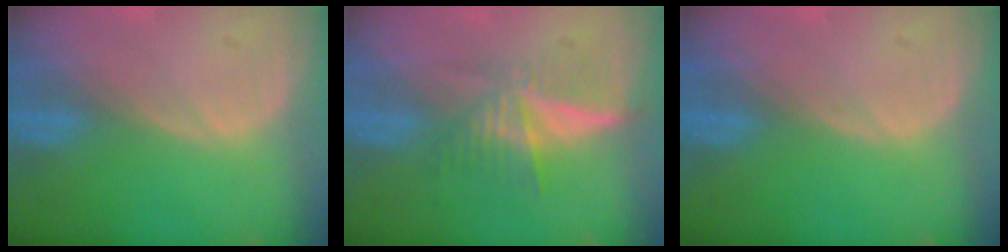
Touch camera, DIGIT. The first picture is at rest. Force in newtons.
{"total": 6.3, "press": 5.3, "slide": 3.4}
{"total": 0.0}